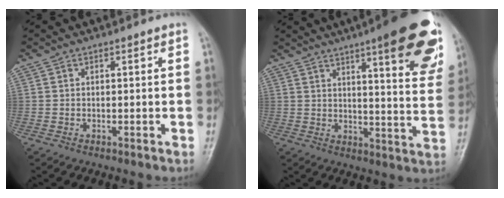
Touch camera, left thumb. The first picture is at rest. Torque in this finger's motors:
{"motor_torque": [2.57, 1.46, 1.84, -0.95, 0.08]}